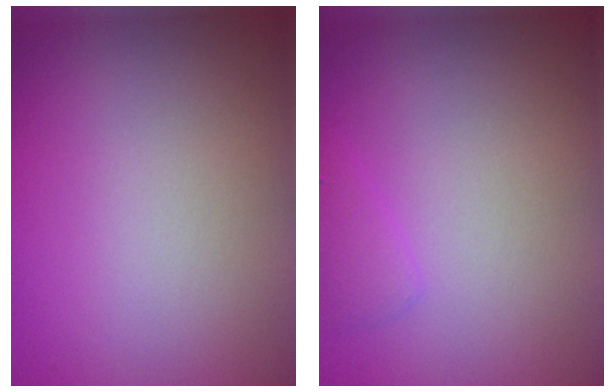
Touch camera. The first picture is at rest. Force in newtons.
{"total": 1.2, "press": 1.2, "slide": 0.1}